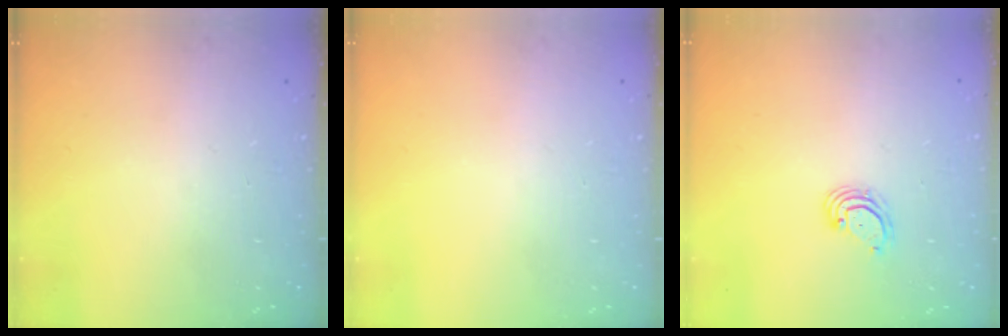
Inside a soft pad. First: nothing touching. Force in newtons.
{"total": 0.0}
{"total": 2.8, "press": 2.8, "slide": 0.2}